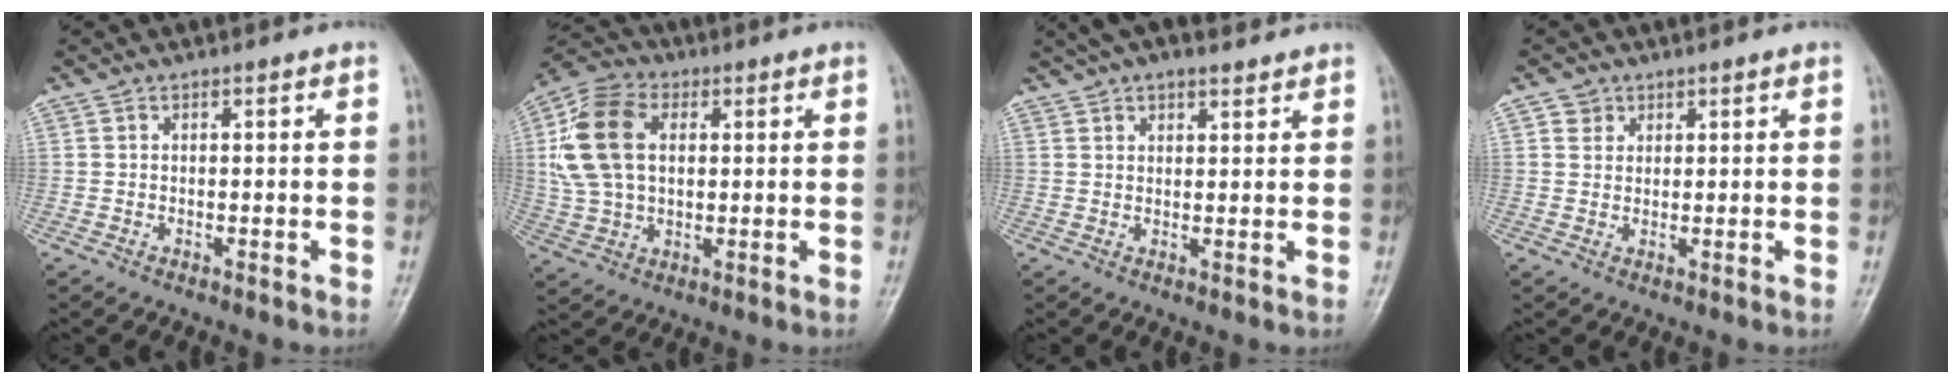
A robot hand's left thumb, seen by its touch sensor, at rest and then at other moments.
{"total": 14.1, "force": [2.9, 9.4, 10.1], "torque": [-0.197, 0.013, 0.053]}
{"total": 7.8, "force": [5.8, 3.1, 4.2], "torque": [-0.055, 0.007, 0.098]}
{"total": 2.3, "force": [1.3, 1.9, 0.3], "torque": [0.012, -0.006, 0.015]}